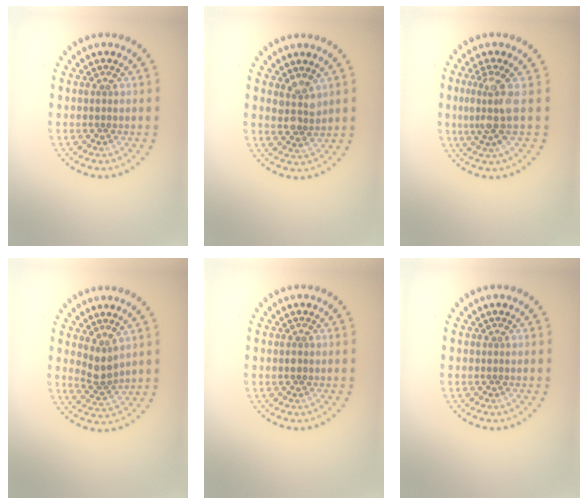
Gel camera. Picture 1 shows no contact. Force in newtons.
{"total": 2.2, "press": 2.0, "slide": 0.9}
{"total": 3.3, "press": 2.5, "slide": 2.2}
{"total": 2.3, "press": 1.9, "slide": 1.4}
{"total": 0.7, "press": 0.7, "slide": 0.1}
{"total": 0.0}